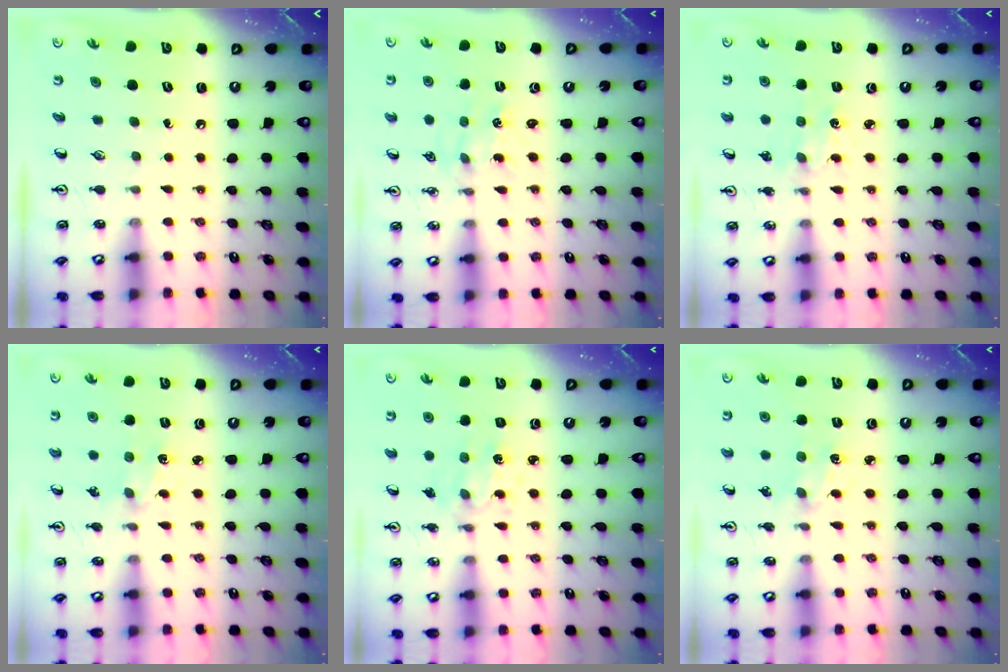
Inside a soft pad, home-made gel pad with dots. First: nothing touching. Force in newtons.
{"total": 1.0, "press": 0.9, "slide": 0.2}
{"total": 1.8, "press": 1.8, "slide": 0.3}
{"total": 1.3, "press": 1.2, "slide": 0.4}
{"total": 2.0, "press": 2.0, "slide": 0.5}
{"total": 1.6, "press": 1.6, "slide": 0.1}